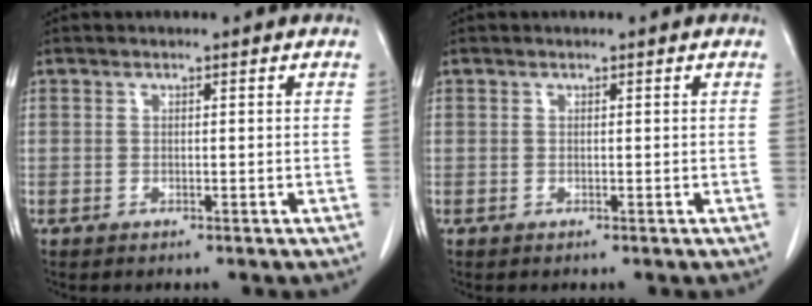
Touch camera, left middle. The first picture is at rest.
{"total": 0.0}